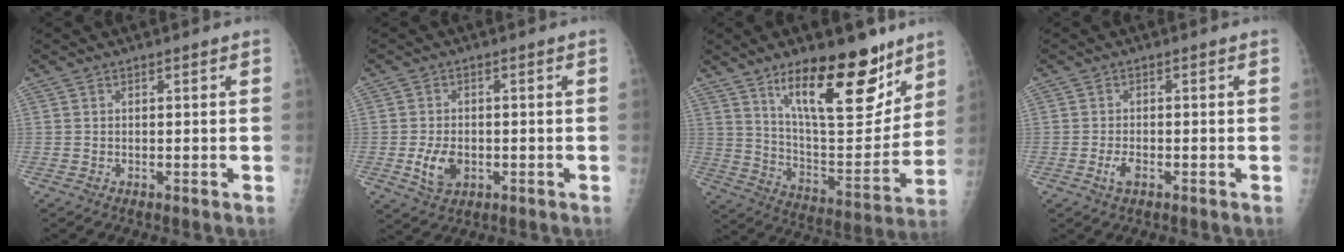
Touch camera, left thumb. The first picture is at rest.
{"total": 5.4, "force": [-1.3, 3.7, 3.7], "torque": [-0.061, -0.003, -0.018]}
{"total": 22.2, "force": [13.8, 8.2, 15.4], "torque": [-0.185, -0.084, 0.229]}
{"total": 2.4, "force": [-1.0, 1.2, 1.8], "torque": [-0.038, 0.001, -0.019]}